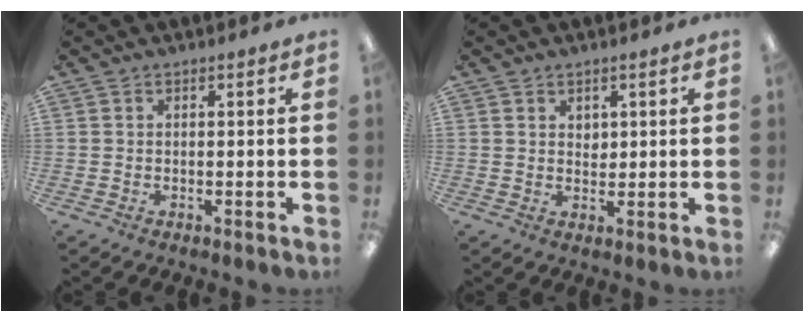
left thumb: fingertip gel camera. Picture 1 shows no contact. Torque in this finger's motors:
{"motor_torque": [0.03, -0.12, -0.43, -0.07, 0.00]}